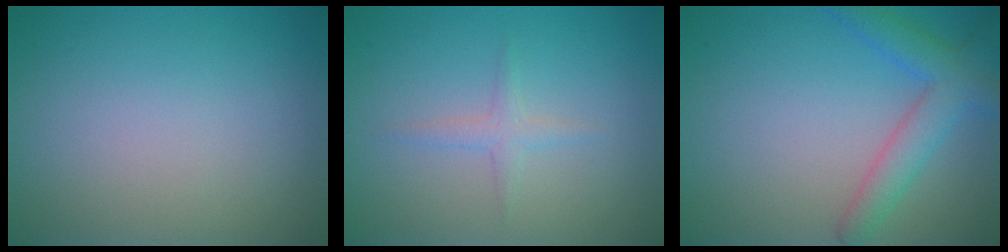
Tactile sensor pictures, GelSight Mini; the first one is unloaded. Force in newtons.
{"total": 1.3, "press": 1.3, "slide": 0.1}
{"total": 3.9, "press": 3.9, "slide": 0.2}